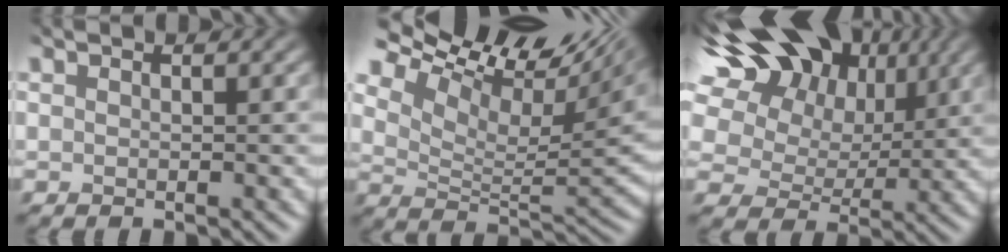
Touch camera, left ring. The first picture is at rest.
{"total": 12.7, "force": [7.1, 5.9, 8.7], "torque": [-0.171, 0.038, 0.123]}
{"total": 15.1, "force": [5.8, 10.8, 9.0], "torque": [-0.191, 0.057, 0.085]}